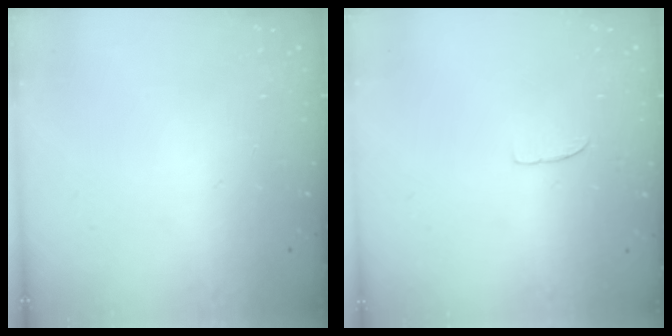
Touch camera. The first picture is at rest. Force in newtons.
{"total": 3.1, "press": 3.1, "slide": 0.2}